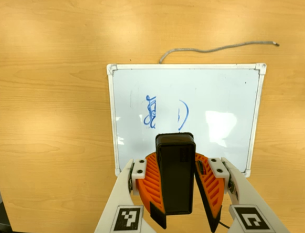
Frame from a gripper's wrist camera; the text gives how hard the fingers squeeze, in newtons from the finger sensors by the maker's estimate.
{"total": 10.2, "left": 10.6, "right": 9.8}